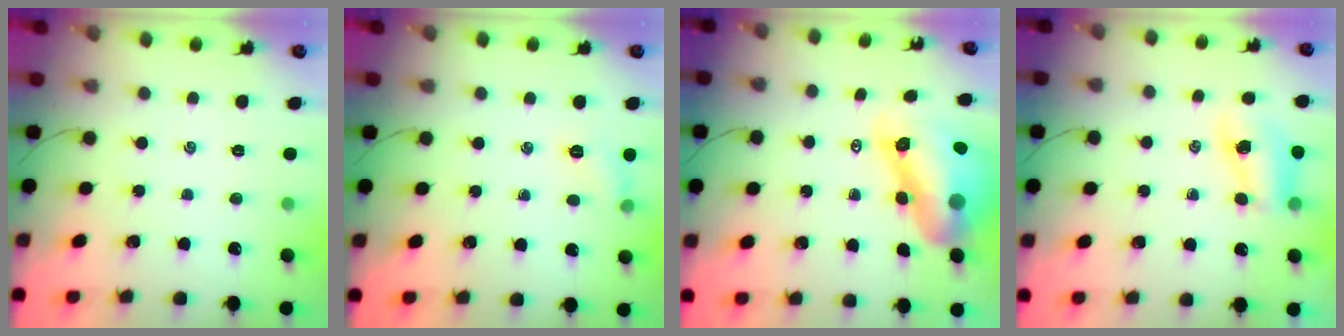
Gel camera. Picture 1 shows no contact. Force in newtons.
{"total": 6.1, "press": 6.0, "slide": 1.0}
{"total": 13.3, "press": 12.8, "slide": 3.8}
{"total": 8.4, "press": 8.3, "slide": 1.2}